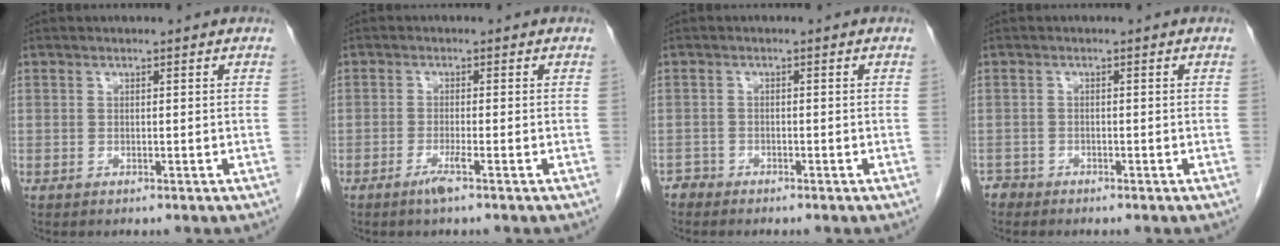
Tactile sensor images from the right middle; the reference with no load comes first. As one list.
[{"total": 2.3, "force": [-1.5, -0.3, 1.8], "torque": [-0.038, -0.006, -0.030]}, {"total": 1.2, "force": [-1.1, 0.4, -0.3], "torque": [0.005, 0.000, -0.021]}, {"total": 1.2, "force": [-1.0, 0.5, -0.3], "torque": [0.002, 0.000, -0.020]}]